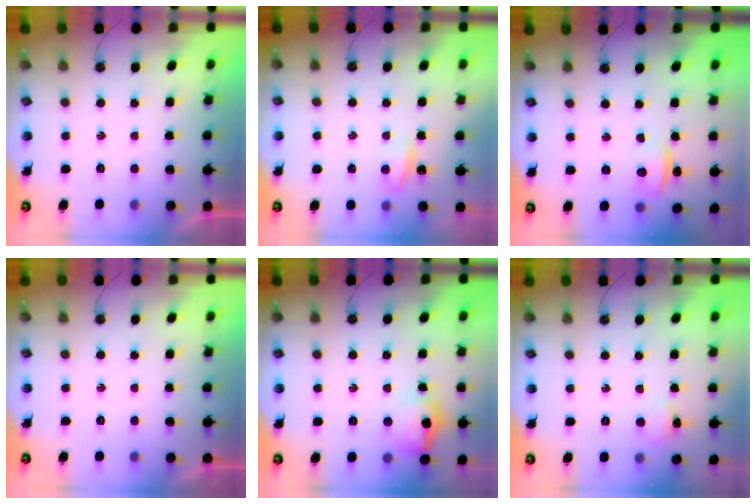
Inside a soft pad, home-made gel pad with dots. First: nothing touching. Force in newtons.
{"total": 4.5, "press": 4.4, "slide": 0.8}
{"total": 8.6, "press": 2.0, "slide": 8.3}
{"total": 0.0}
{"total": 13.3, "press": 13.2, "slide": 1.4}
{"total": 2.5, "press": 2.4, "slide": 0.5}